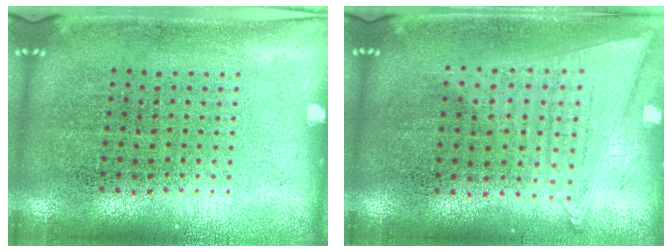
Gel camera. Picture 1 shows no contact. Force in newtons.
{"total": 1.0, "press": 1.0, "slide": 0.4}